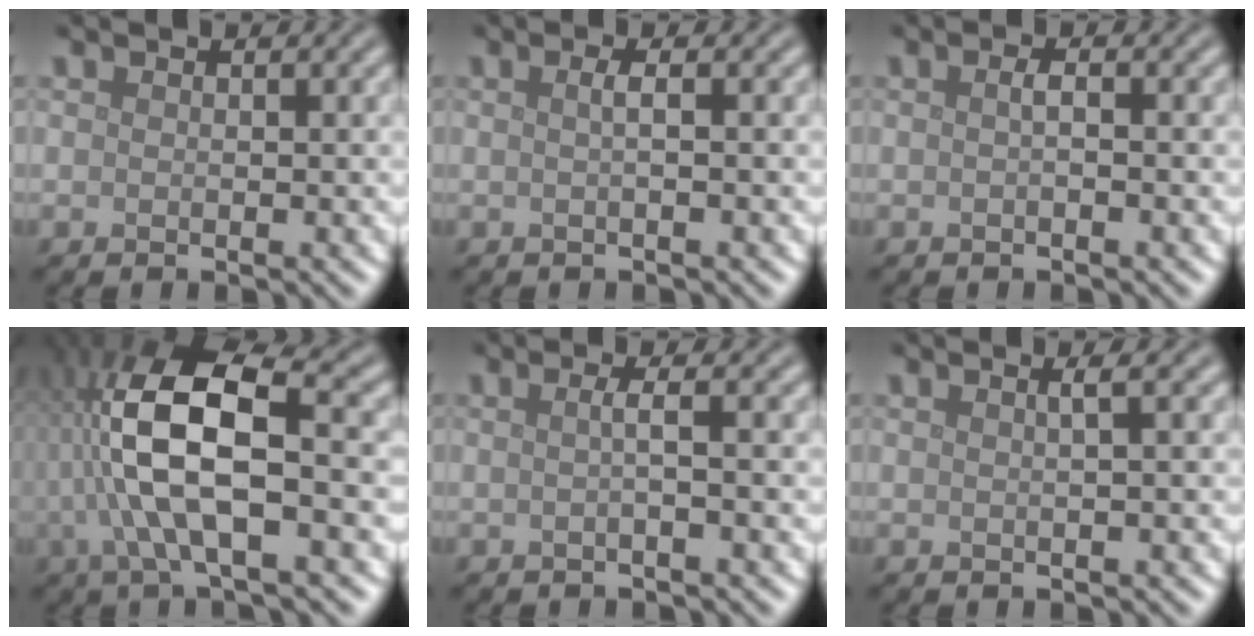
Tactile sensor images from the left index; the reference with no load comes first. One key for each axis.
{"total": 1.3, "fx": 0.1, "fy": 0.4, "fz": 1.3, "tx": -0.018, "ty": 0.005, "tz": -0.003}
{"total": 0.9, "fx": 0.0, "fy": 0.1, "fz": 0.8, "tx": -0.015, "ty": 0.002, "tz": -0.002}
{"total": 10.5, "fx": -0.3, "fy": 3.4, "fz": 9.9, "tx": -0.201, "ty": 0.020, "tz": -0.011}
{"total": 1.7, "fx": 0.0, "fy": 0.5, "fz": 1.6, "tx": -0.022, "ty": 0.000, "tz": -0.008}
{"total": 1.6, "fx": 0.4, "fy": 0.5, "fz": 1.4, "tx": -0.016, "ty": 0.007, "tz": -0.002}